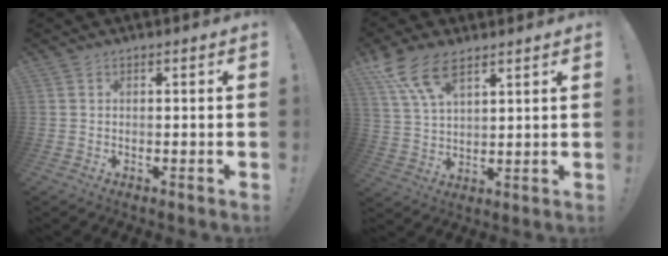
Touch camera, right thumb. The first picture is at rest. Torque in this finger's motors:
{"motor_torque": [-1.09, 1.50, 0.85, 0.79, 0.35]}